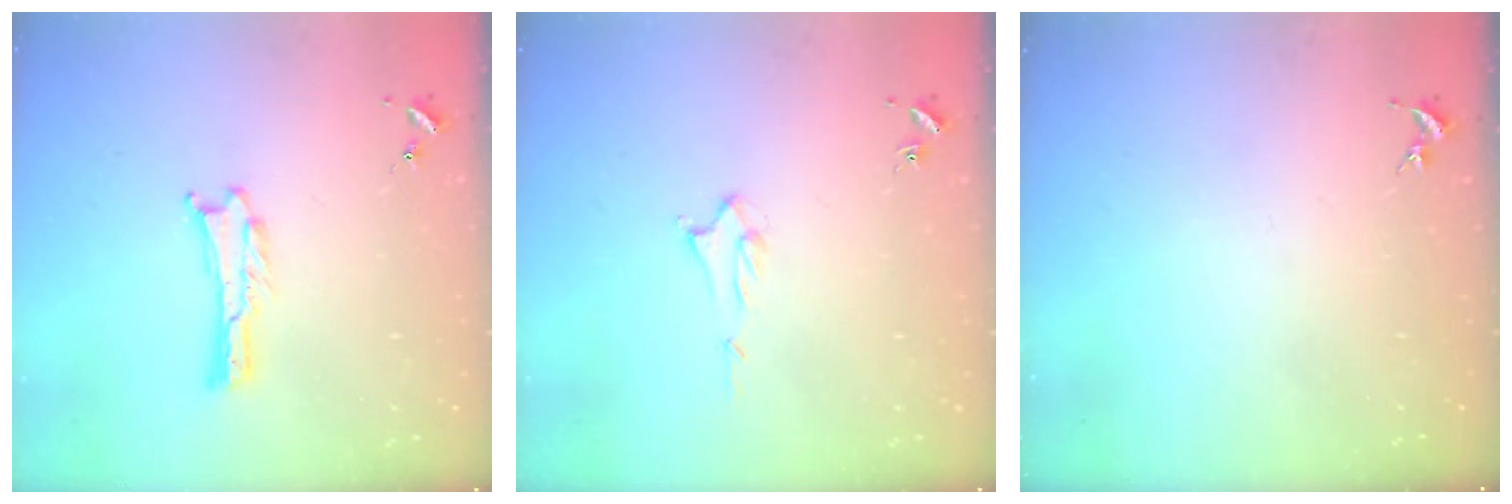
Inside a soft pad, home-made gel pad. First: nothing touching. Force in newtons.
{"total": 1.4, "press": 1.4, "slide": 0.2}
{"total": 0.0}